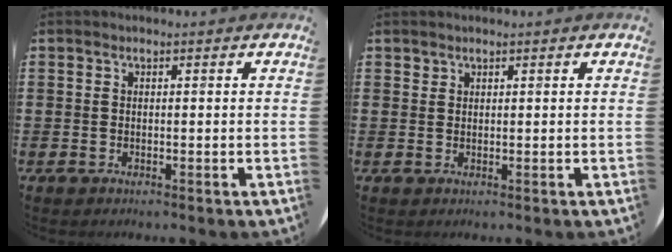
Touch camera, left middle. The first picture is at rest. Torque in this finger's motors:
{"motor_torque": [-0.09, 0.11, -0.03, 0.01]}